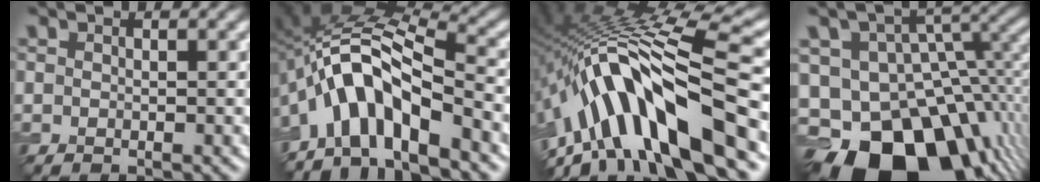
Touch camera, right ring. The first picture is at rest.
{"total": 8.1, "force": [-4.6, 2.7, 6.1], "torque": [-0.099, 0.020, -0.096]}
{"total": 14.7, "force": [-5.5, 4.2, 13.0], "torque": [-0.213, 0.034, -0.090]}
{"total": 19.3, "force": [-9.8, 12.4, 11.0], "torque": [-0.201, -0.010, -0.137]}